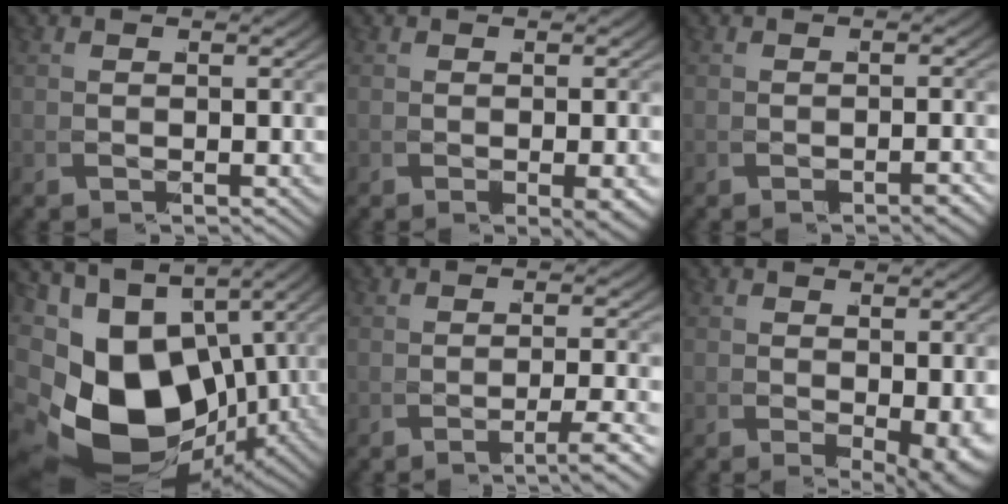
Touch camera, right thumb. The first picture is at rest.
{"total": 1.3, "force": [-0.6, -0.1, 1.2], "torque": [-0.016, -0.003, -0.007]}
{"total": 1.2, "force": [-1.0, -0.6, 0.4], "torque": [-0.015, -0.005, -0.015]}
{"total": 19.4, "force": [-2.5, 13.5, 13.7], "torque": [-0.268, -0.035, -0.026]}
{"total": 2.2, "force": [-1.7, -1.1, 1.0], "torque": [-0.026, 0.008, -0.033]}
{"total": 2.4, "force": [-0.3, 0.7, 2.3], "torque": [-0.036, -0.013, 0.007]}